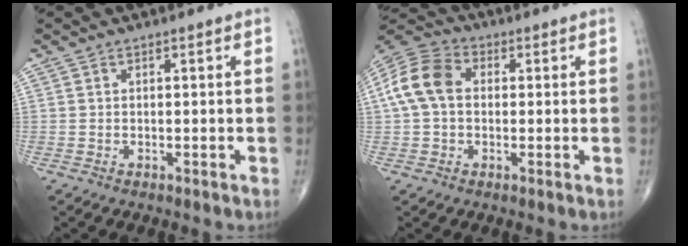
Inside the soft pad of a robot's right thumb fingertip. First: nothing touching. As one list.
[{"total": 11.0, "force": [1.0, 7.9, 7.6], "torque": [-0.154, 0.032, 0.010]}]